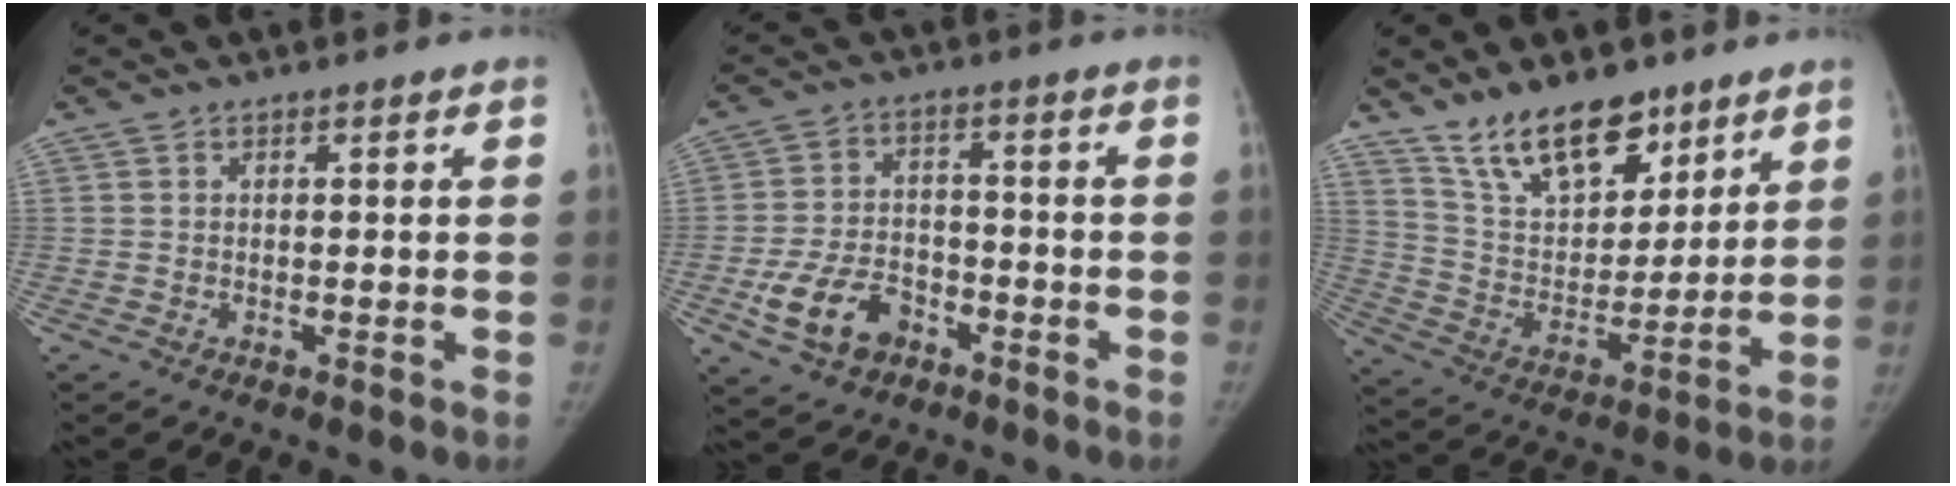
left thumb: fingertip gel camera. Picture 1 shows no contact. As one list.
[{"total": 10.1, "force": [-4.6, 6.9, 5.7], "torque": [-0.093, 0.025, -0.076]}, {"total": 16.4, "force": [11.8, 7.9, 8.1], "torque": [-0.085, -0.069, 0.217]}]